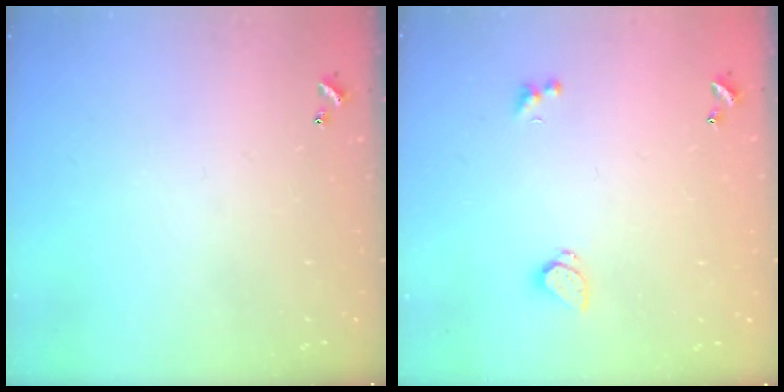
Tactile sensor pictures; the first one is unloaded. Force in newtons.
{"total": 1.4, "press": 1.2, "slide": 0.6}